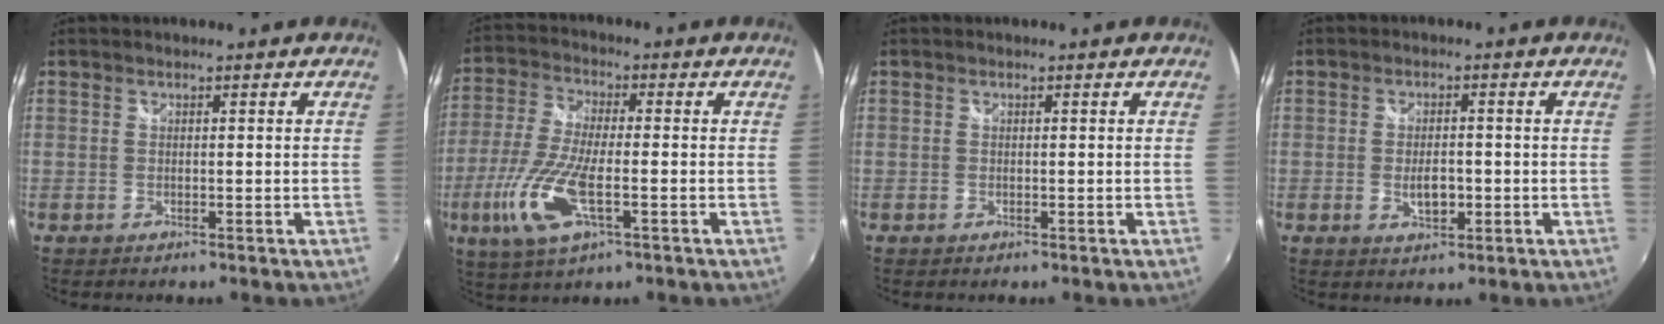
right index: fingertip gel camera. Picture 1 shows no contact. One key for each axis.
{"total": 12.9, "fx": -4.5, "fy": 4.0, "fz": 11.4, "tx": -0.255, "ty": -0.016, "tz": -0.089}
{"total": 0.0}
{"total": 4.2, "fx": -0.9, "fy": 2.2, "fz": 3.4, "tx": -0.063, "ty": -0.003, "tz": -0.014}